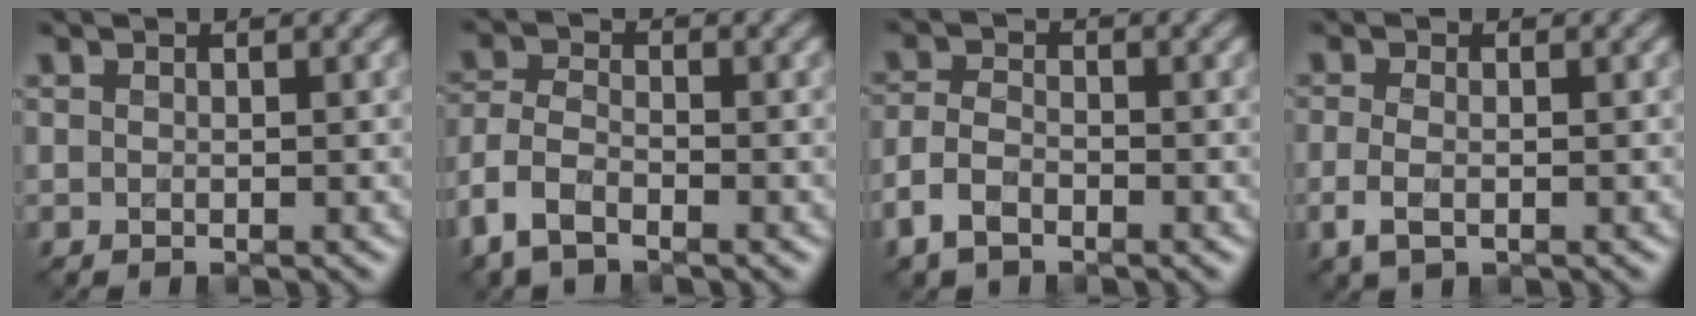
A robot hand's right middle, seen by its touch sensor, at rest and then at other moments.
{"total": 4.1, "force": [-2.7, 1.9, 2.4], "torque": [-0.054, -0.002, -0.067]}
{"total": 3.2, "force": [-2.0, 1.7, 1.8], "torque": [-0.038, 0.000, -0.050]}
{"total": 2.3, "force": [-0.8, 1.1, 1.8], "torque": [-0.046, -0.008, -0.020]}